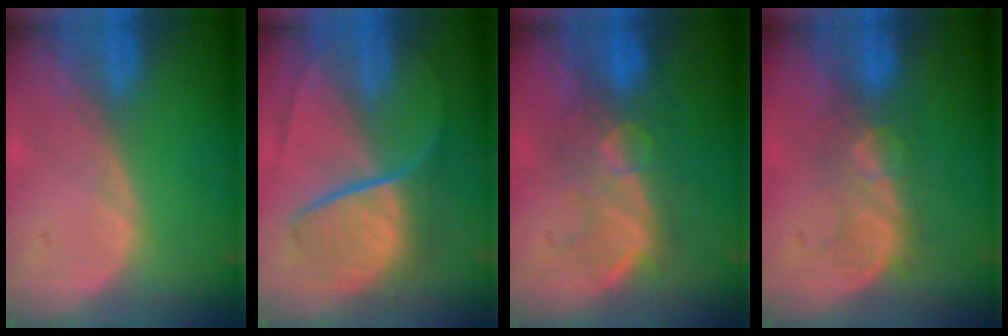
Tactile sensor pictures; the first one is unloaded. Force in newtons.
{"total": 9.0, "press": 7.6, "slide": 4.8}
{"total": 8.8, "press": 8.4, "slide": 2.7}
{"total": 5.6, "press": 5.5, "slide": 1.3}